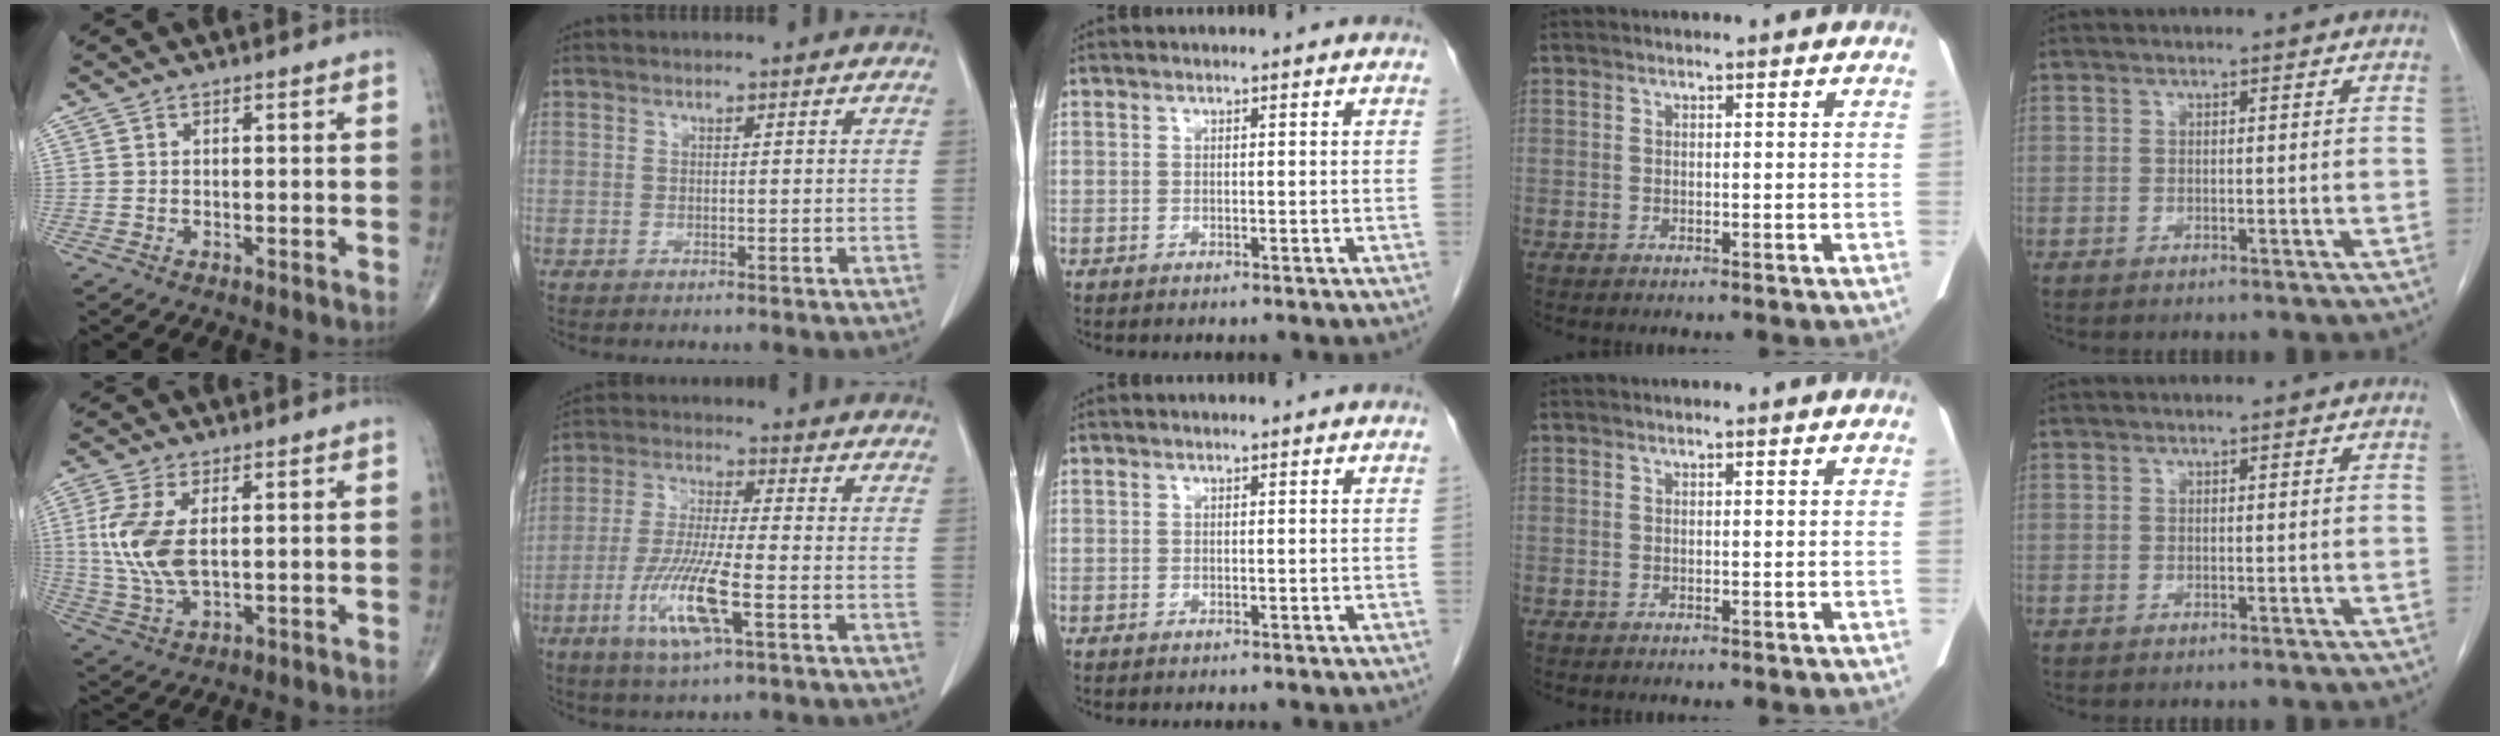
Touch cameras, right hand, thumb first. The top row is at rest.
{"thumb": {"total": 10.5, "force": [1.5, 5.2, 8.9], "torque": [-0.203, -0.006, 0.037]}, "index": {"total": 11.4, "force": [-4.4, 1.5, 10.5], "torque": [-0.213, -0.018, -0.082]}}